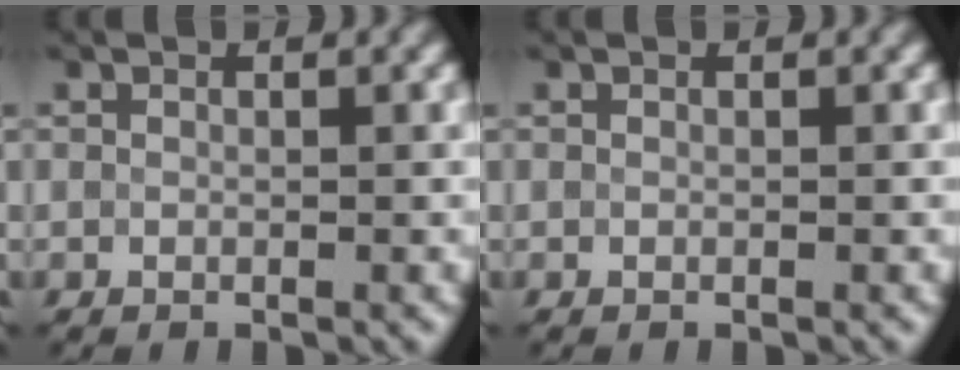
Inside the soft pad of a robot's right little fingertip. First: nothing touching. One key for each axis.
{"total": 0.0}